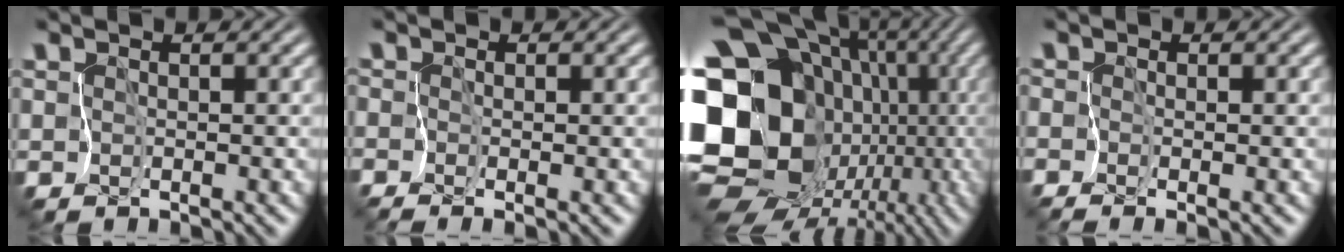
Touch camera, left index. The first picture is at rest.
{"total": 0.0}
{"total": 18.7, "force": [-0.4, 15.2, 11.0], "torque": [-0.205, 0.006, 0.013]}
{"total": 0.0}